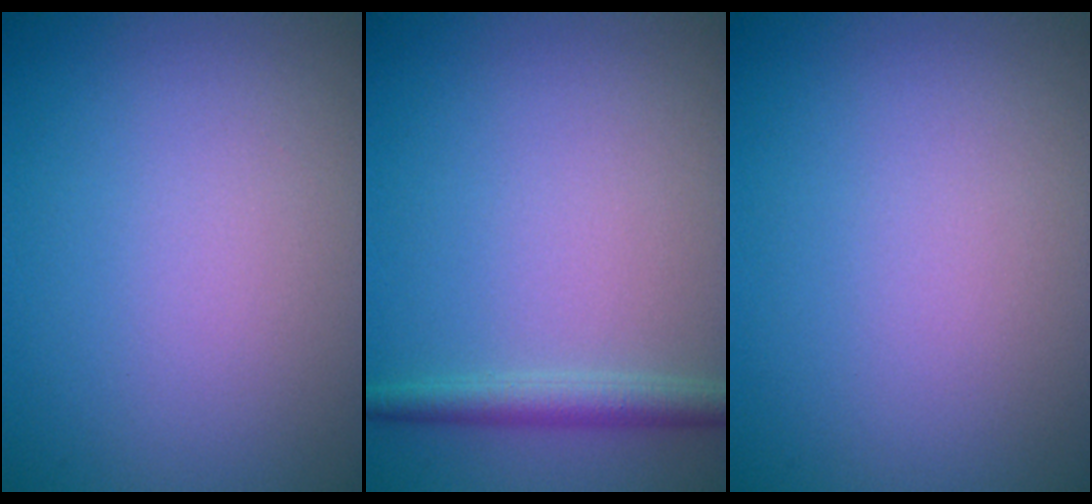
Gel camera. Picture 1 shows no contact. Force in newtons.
{"total": 2.2, "press": 2.2, "slide": 0.0}
{"total": 0.0}